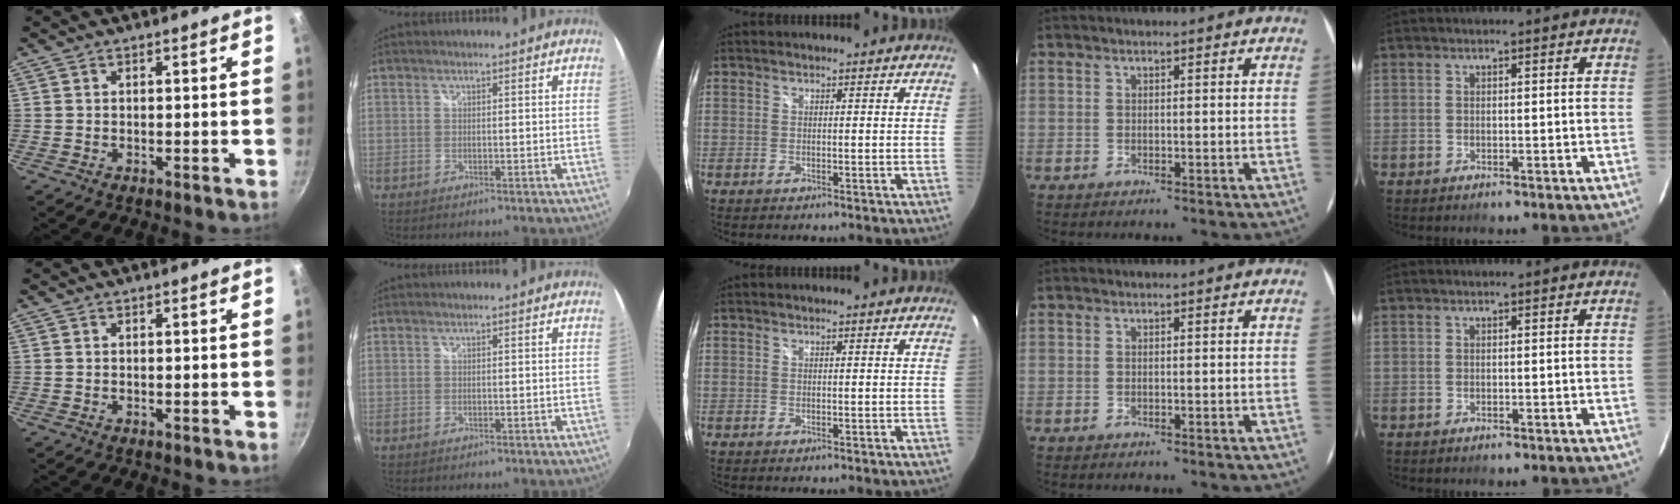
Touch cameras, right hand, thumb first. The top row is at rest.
{}